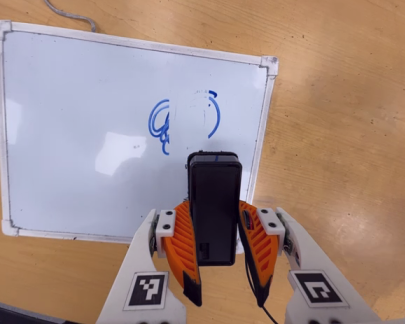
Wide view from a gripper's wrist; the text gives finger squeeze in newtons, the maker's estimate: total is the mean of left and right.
{"total": 6.8, "left": 5.1, "right": 8.5}